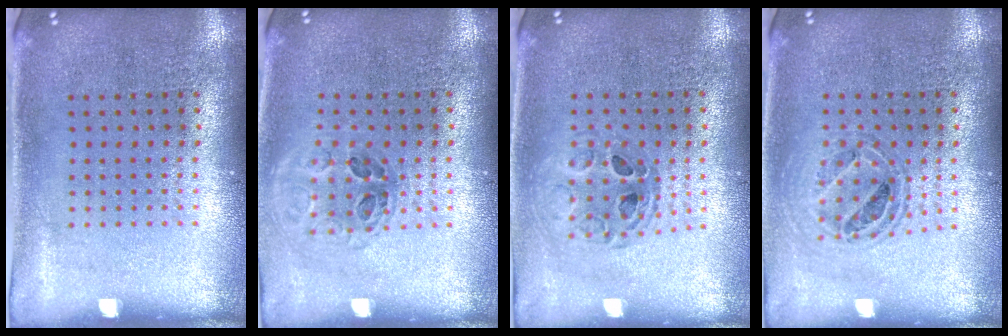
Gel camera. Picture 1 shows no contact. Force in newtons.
{"total": 1.0, "press": 1.0, "slide": 0.3}
{"total": 0.8, "press": 0.8, "slide": 0.1}
{"total": 0.8, "press": 0.7, "slide": 0.2}